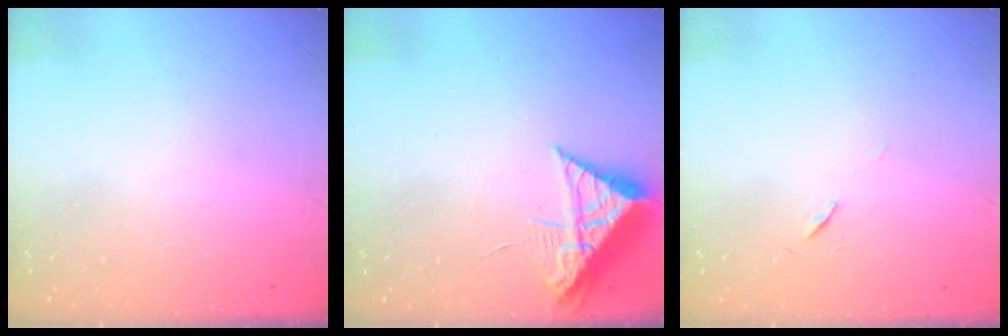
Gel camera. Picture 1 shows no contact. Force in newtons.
{"total": 9.8, "press": 9.8, "slide": 0.6}
{"total": 5.7, "press": 5.2, "slide": 2.4}